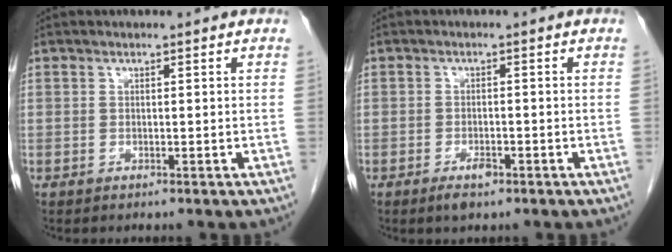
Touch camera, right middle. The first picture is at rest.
{"total": 2.5, "force": [-1.5, 1.0, 1.7], "torque": [-0.031, 0.001, -0.023]}